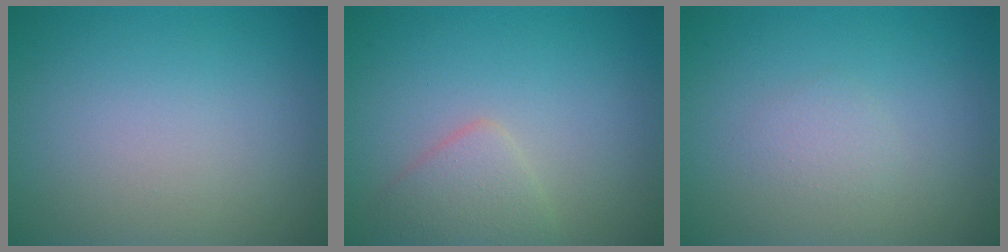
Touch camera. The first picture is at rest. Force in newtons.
{"total": 2.3, "press": 2.3, "slide": 0.1}
{"total": 1.0, "press": 1.0, "slide": 0.1}